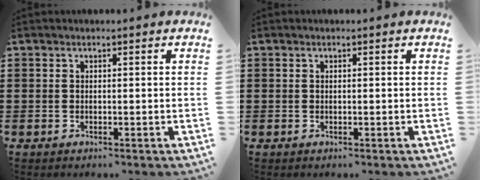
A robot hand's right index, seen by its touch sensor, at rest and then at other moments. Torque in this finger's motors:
{"motor_torque": [0.16, 0.45, 0.03, 0.02]}